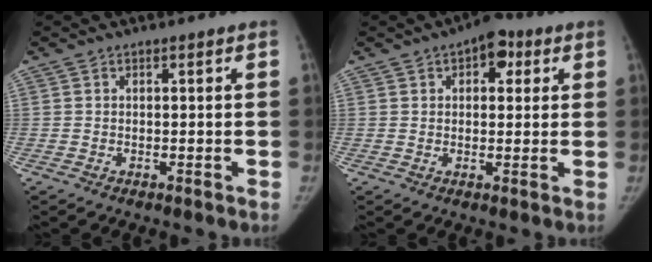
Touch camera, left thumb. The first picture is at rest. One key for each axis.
{"total": 6.7, "fx": 2.8, "fy": 4.0, "fz": 4.6, "tx": -0.026, "ty": -0.001, "tz": 0.028}